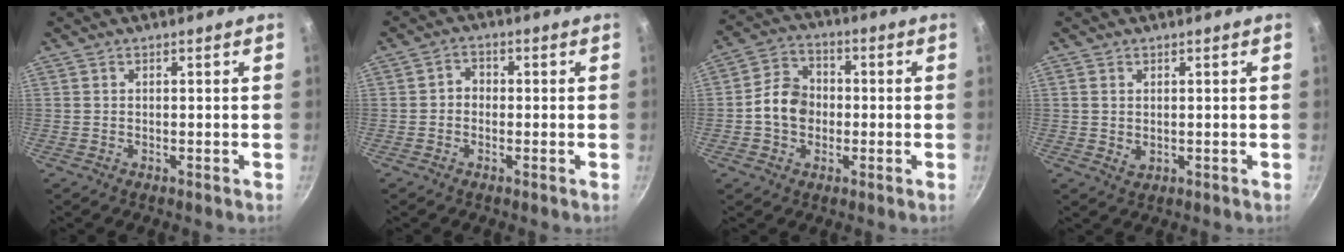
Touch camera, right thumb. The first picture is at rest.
{"total": 2.5, "force": [-0.5, 2.1, 1.2], "torque": [-0.009, 0.010, -0.014]}
{"total": 8.7, "force": [-0.9, 7.1, 4.9], "torque": [-0.057, 0.021, -0.030]}
{"total": 1.8, "force": [0.4, 1.3, 1.2], "torque": [-0.020, -0.001, 0.009]}